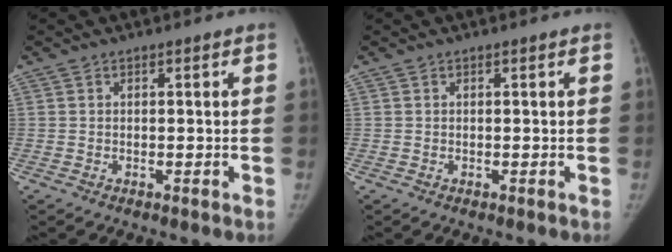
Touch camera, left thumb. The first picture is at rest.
{"total": 0.0}